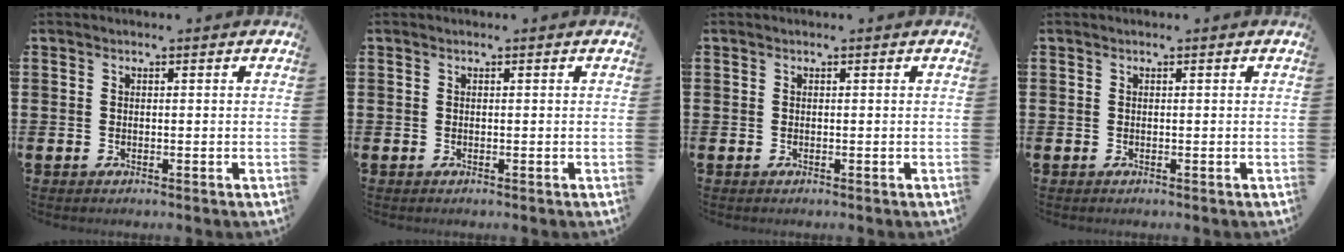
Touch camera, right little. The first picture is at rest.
{"total": 0.0}
{"total": 0.0}
{"total": 0.0}